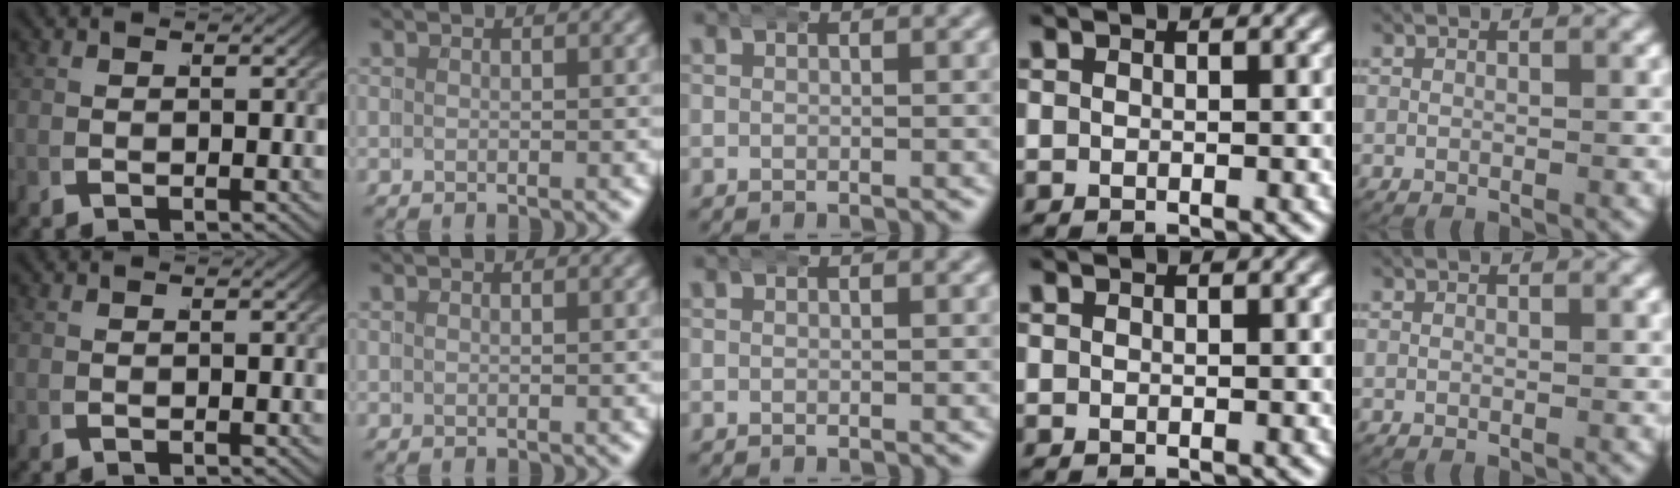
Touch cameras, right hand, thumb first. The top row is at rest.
{}